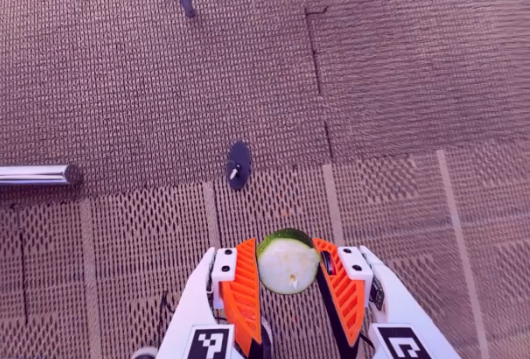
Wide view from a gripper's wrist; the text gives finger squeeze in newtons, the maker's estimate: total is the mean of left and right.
{"total": 8.9, "left": 8.5, "right": 9.3}